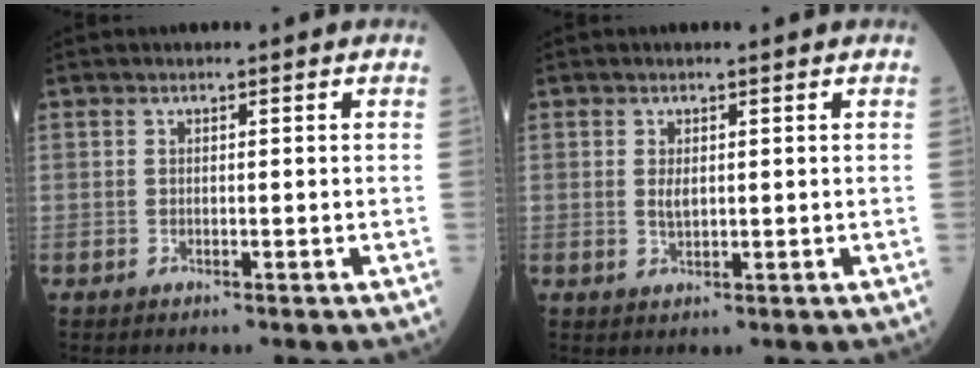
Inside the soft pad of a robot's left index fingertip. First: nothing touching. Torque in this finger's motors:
{"motor_torque": [0.52, -0.02, 0.21, 0.03]}